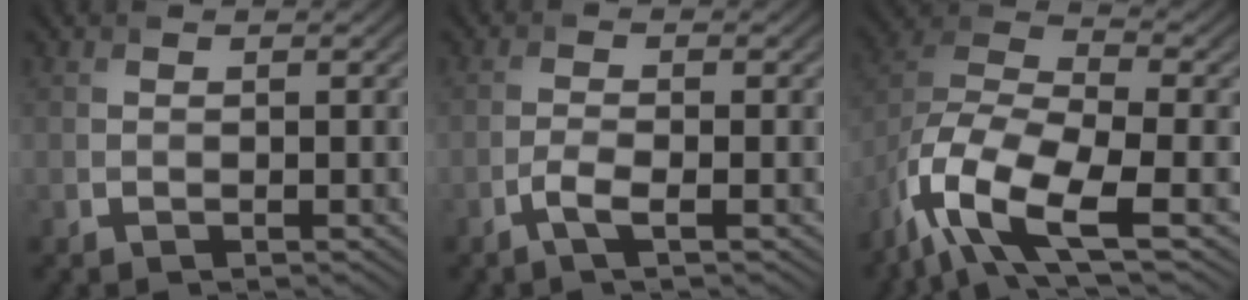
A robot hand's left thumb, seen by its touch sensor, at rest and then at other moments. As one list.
[{"total": 2.2, "force": [-1.2, 0.4, 1.8], "torque": [-0.040, 0.004, -0.029]}, {"total": 13.0, "force": [-7.3, 4.8, 9.6], "torque": [-0.211, -0.019, -0.145]}]